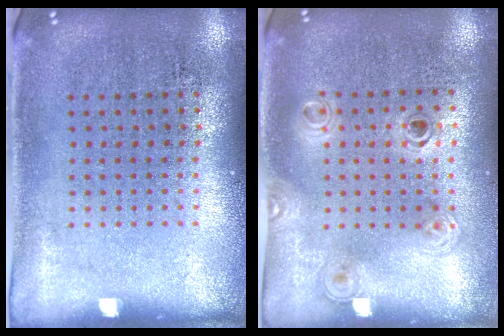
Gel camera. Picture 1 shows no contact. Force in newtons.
{"total": 1.2, "press": 1.0, "slide": 0.6}